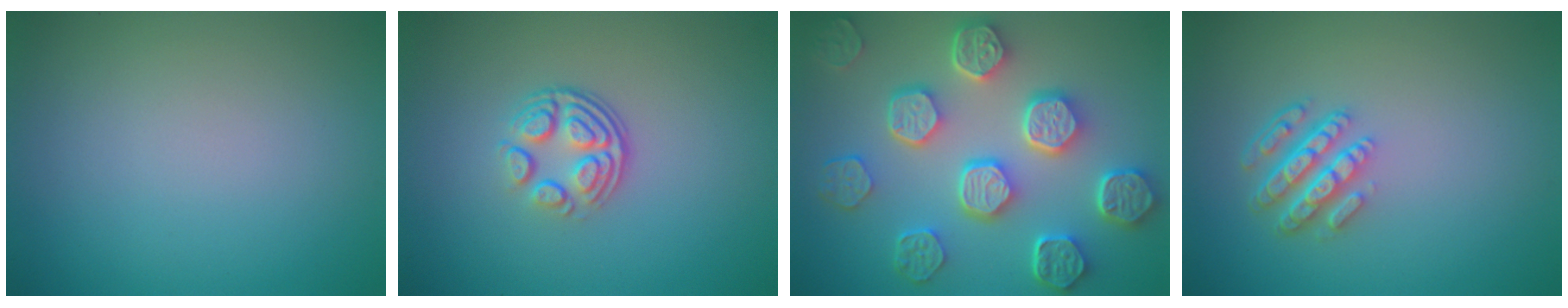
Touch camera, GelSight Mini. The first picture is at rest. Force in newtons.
{"total": 3.7, "press": 2.6, "slide": 2.6}
{"total": 8.2, "press": 6.4, "slide": 5.1}
{"total": 4.5, "press": 3.4, "slide": 3.0}